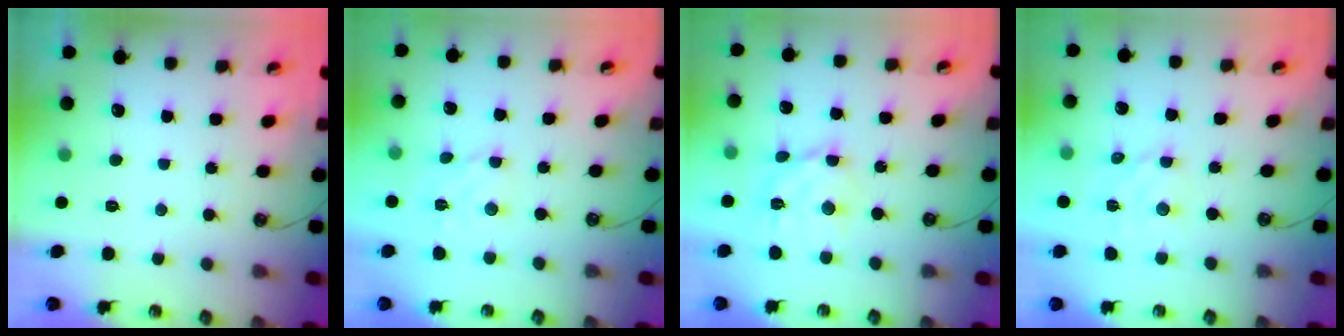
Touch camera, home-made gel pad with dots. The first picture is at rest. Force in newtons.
{"total": 3.1, "press": 3.1, "slide": 0.5}
{"total": 11.2, "press": 11.1, "slide": 1.6}
{"total": 3.4, "press": 3.4, "slide": 0.7}